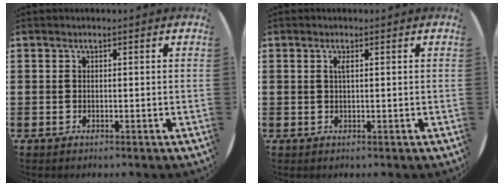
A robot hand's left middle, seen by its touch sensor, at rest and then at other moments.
{"total": 0.8, "force": [0.3, 0.1, 0.7], "torque": [-0.013, 0.002, 0.006]}